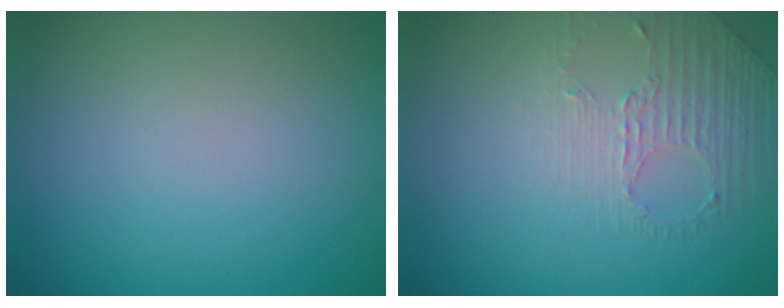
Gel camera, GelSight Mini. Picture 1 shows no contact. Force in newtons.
{"total": 1.6, "press": 1.0, "slide": 1.2}